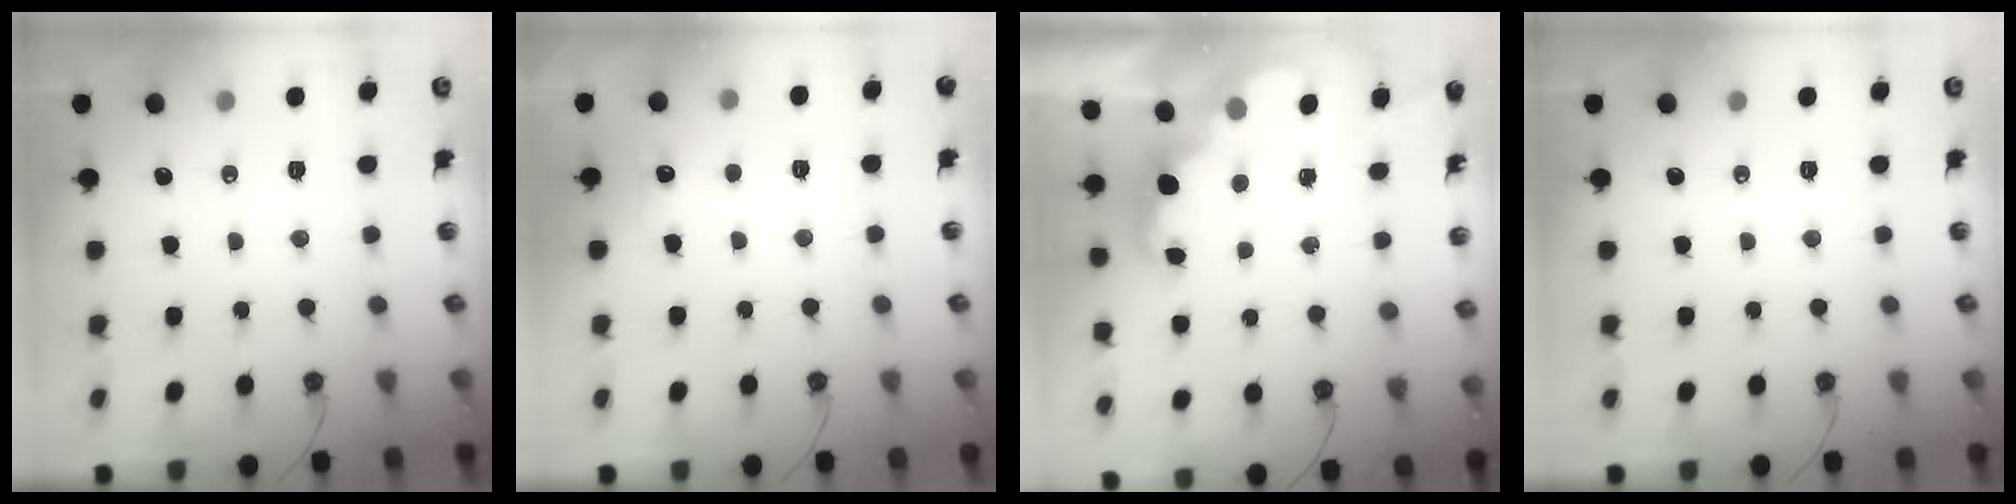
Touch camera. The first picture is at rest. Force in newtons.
{"total": 6.0, "press": 5.9, "slide": 1.1}
{"total": 2.2, "press": 2.2, "slide": 0.5}
{"total": 0.0}